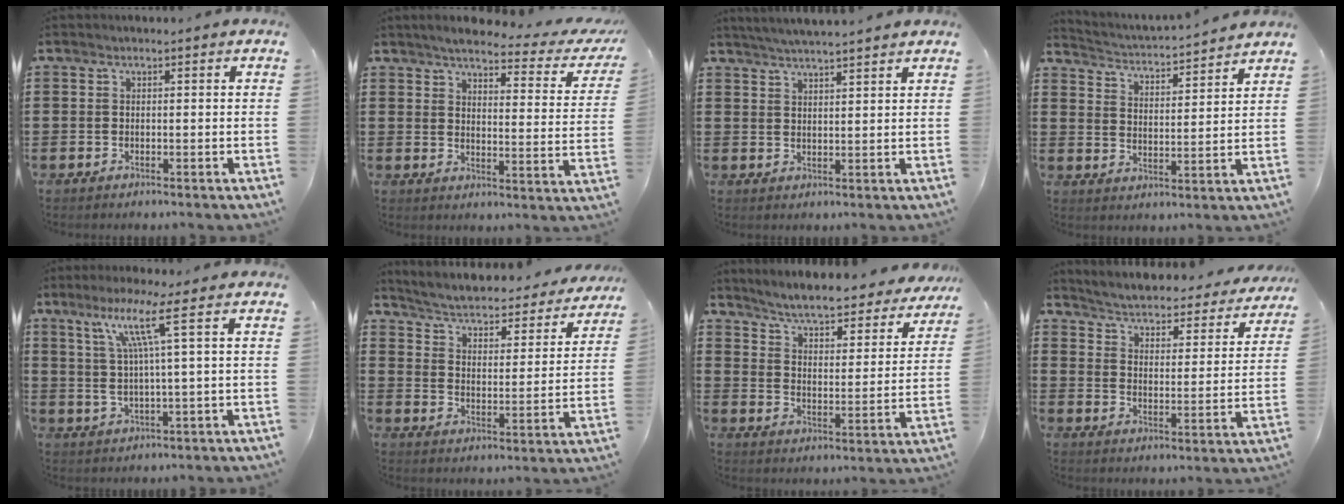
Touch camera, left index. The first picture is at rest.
{"total": 4.1, "force": [3.5, 0.2, 2.2], "torque": [-0.054, -0.025, 0.051]}
{"total": 3.2, "force": [3.0, -0.7, 0.6], "torque": [-0.021, -0.011, 0.054]}
{"total": 2.7, "force": [2.7, -0.4, 0.0], "torque": [-0.020, -0.030, 0.038]}
{"total": 8.1, "force": [3.2, -0.6, 7.4], "torque": [-0.152, 0.000, 0.048]}
{"total": 2.8, "force": [2.6, 0.1, 1.0], "torque": [-0.039, -0.030, 0.033]}
{"total": 5.3, "force": [5.0, 0.0, 1.8], "torque": [-0.059, -0.038, 0.080]}
{"total": 3.0, "force": [3.0, -0.2, 0.3], "torque": [-0.028, -0.034, 0.040]}